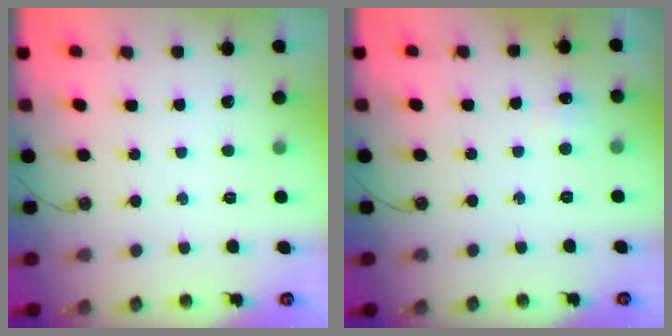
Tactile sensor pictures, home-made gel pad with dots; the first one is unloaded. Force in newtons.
{"total": 5.2, "press": 5.1, "slide": 0.7}